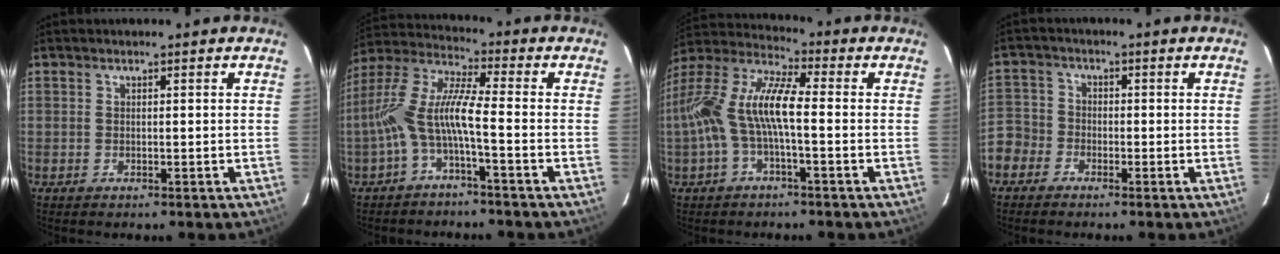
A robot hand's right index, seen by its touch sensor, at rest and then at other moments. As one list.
[{"total": 9.9, "force": [-3.3, 1.0, 9.3], "torque": [-0.209, 0.013, -0.067]}, {"total": 13.7, "force": [-1.6, 3.8, 13.1], "torque": [-0.261, 0.011, -0.036]}, {"total": 6.0, "force": [-3.5, 4.7, 1.0], "torque": [-0.027, 0.021, -0.081]}]